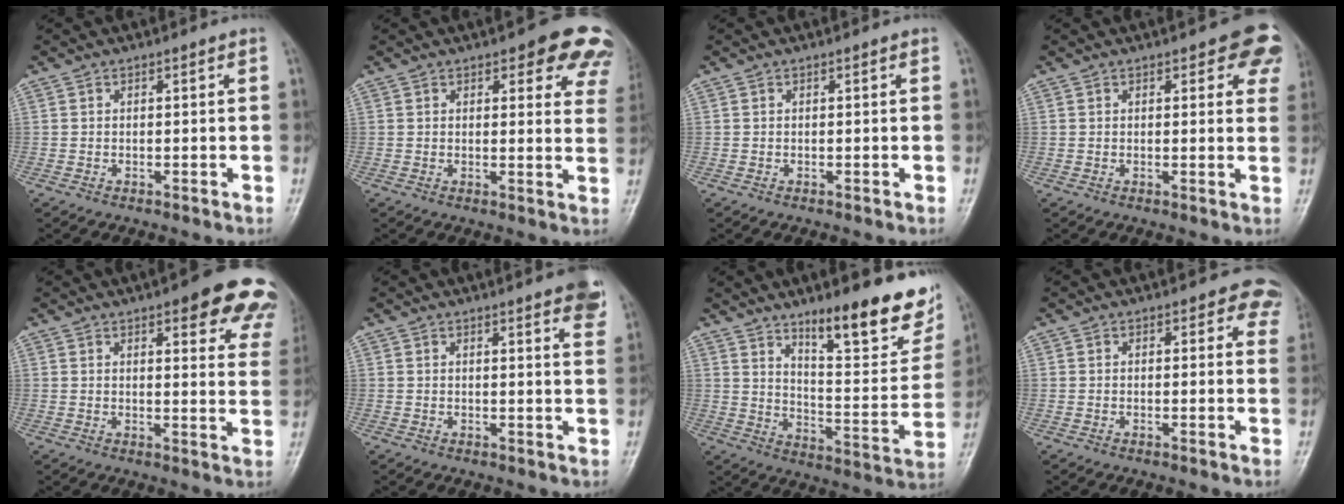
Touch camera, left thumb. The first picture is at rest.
{"total": 10.8, "force": [7.3, 4.3, 6.8], "torque": [-0.028, -0.029, 0.068]}
{"total": 0.0}
{"total": 7.5, "force": [4.1, 3.3, 5.4], "torque": [-0.021, -0.010, 0.038]}
{"total": 15.3, "force": [9.7, 4.8, 10.8], "torque": [-0.090, -0.035, 0.102]}
{"total": 7.2, "force": [4.7, 1.3, 5.3], "torque": [-0.049, -0.014, 0.047]}
{"total": 21.1, "force": [13.5, 6.0, 15.1], "torque": [-0.163, -0.081, 0.204]}
{"total": 4.4, "force": [2.9, 2.5, 2.1], "torque": [0.015, -0.009, 0.017]}